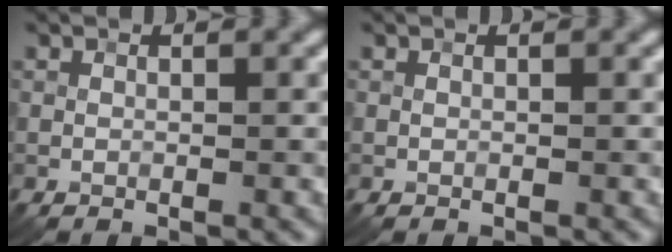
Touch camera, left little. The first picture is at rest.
{"total": 0.0}